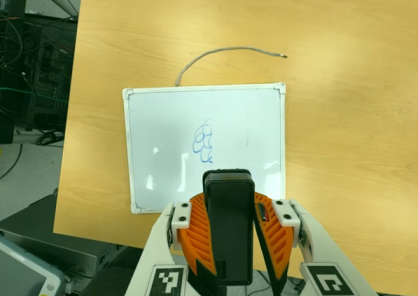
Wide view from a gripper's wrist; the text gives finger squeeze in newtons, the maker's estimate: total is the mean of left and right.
{"total": 12.7, "left": 10.9, "right": 14.4}